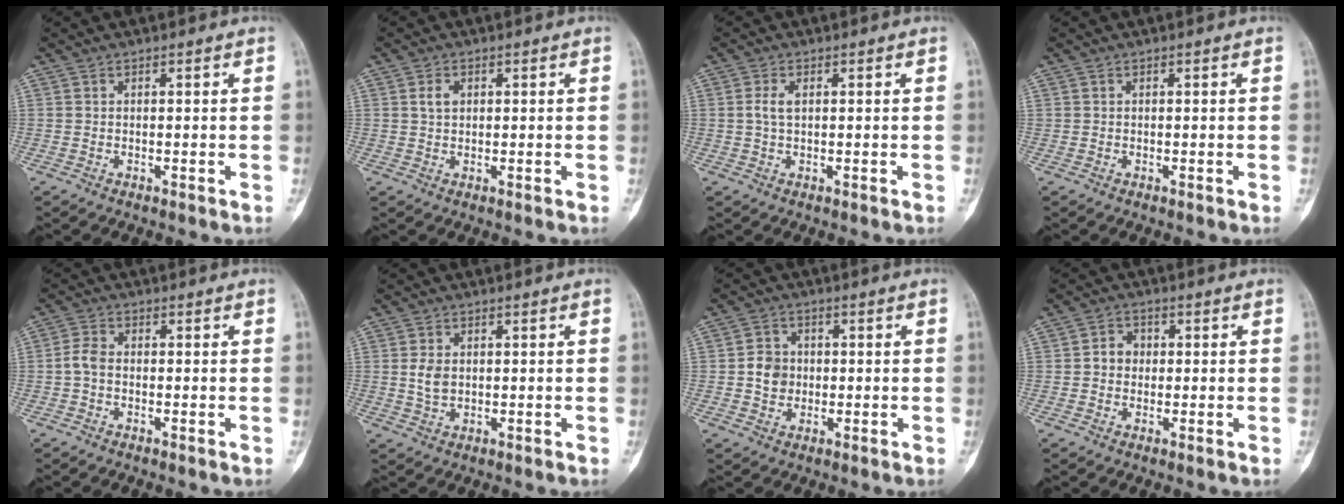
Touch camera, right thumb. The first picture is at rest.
{"total": 2.4, "force": [0.7, 1.6, 1.5], "torque": [-0.026, 0.002, 0.013]}
{"total": 2.5, "force": [0.4, 1.3, 2.1], "torque": [-0.049, 0.005, 0.008]}
{"total": 0.0}
{"total": 3.0, "force": [-0.6, 2.0, 2.2], "torque": [-0.045, 0.007, -0.020]}
{"total": 3.4, "force": [0.3, 2.3, 2.4], "torque": [-0.041, -0.001, 0.010]}
{"total": 4.9, "force": [-0.2, 4.3, 2.2], "torque": [-0.022, 0.005, -0.008]}
{"total": 3.4, "force": [0.0, 3.0, 1.6], "torque": [-0.010, 0.011, -0.008]}